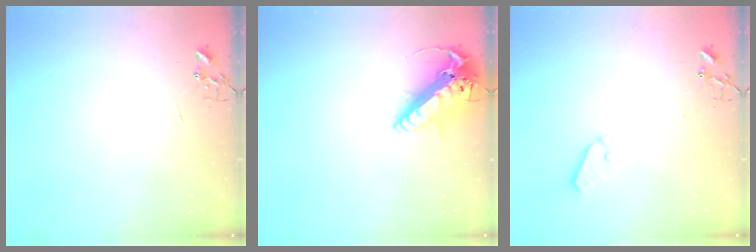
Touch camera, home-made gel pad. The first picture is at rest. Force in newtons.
{"total": 16.7, "press": 16.4, "slide": 3.1}
{"total": 6.5, "press": 6.5, "slide": 0.6}